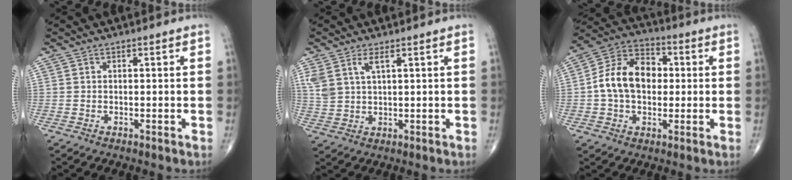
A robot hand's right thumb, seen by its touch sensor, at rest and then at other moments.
{"total": 4.8, "force": [2.6, 1.8, 3.6], "torque": [-0.084, -0.006, 0.060]}
{"total": 13.3, "force": [0.5, 9.3, 9.5], "torque": [-0.152, 0.029, -0.001]}